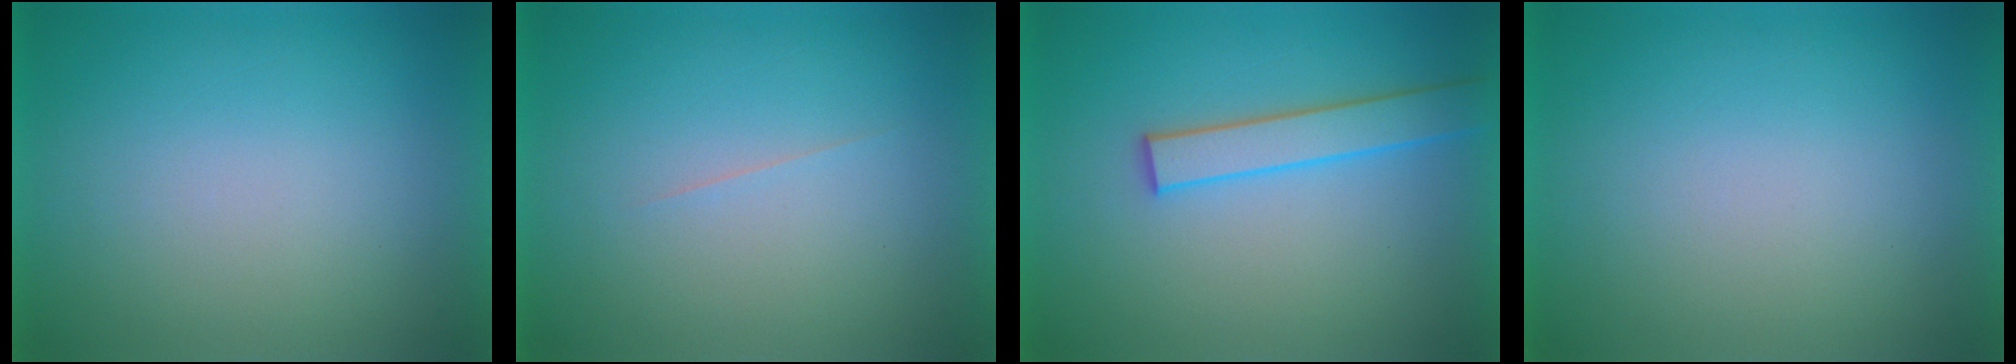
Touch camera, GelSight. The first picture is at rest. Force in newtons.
{"total": 1.2}
{"total": 2.7}
{"total": 0.0}